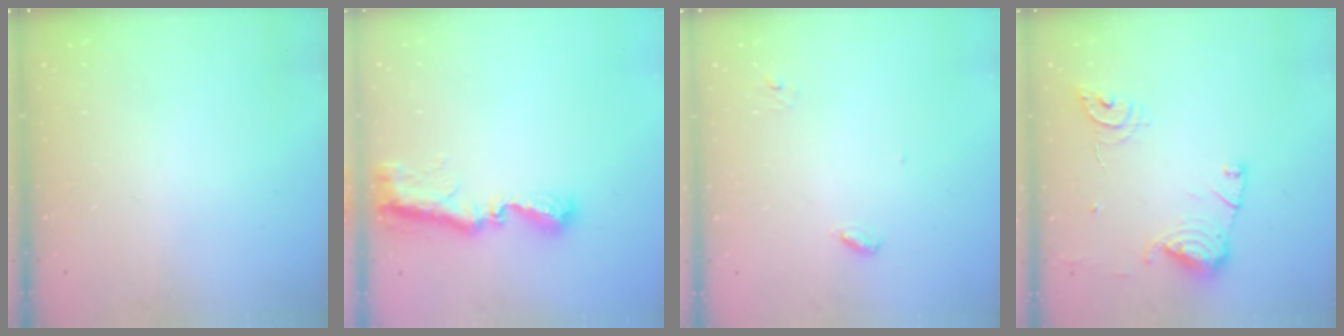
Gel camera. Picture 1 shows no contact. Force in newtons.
{"total": 9.9, "press": 9.9, "slide": 0.7}
{"total": 3.4, "press": 3.4, "slide": 0.3}
{"total": 13.7, "press": 13.6, "slide": 1.5}